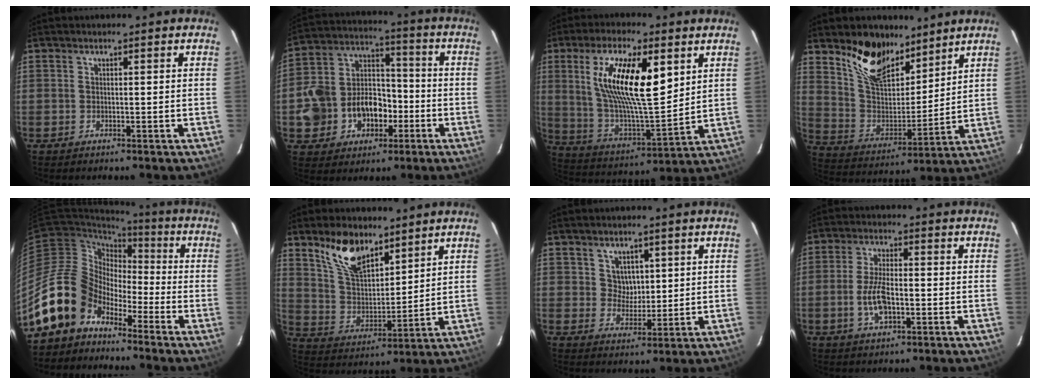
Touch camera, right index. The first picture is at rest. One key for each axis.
{"total": 15.0, "fx": -4.5, "fy": 12.3, "fz": 7.4, "tx": -0.182, "ty": 0.051, "tz": -0.057}
{"total": 19.3, "fx": 6.6, "fy": 5.9, "fz": 17.1, "tx": -0.315, "ty": 0.000, "tz": 0.126}
{"total": 15.1, "fx": 10.8, "fy": 7.3, "fz": 7.6, "tx": -0.157, "ty": 0.003, "tz": 0.206}
{"total": 14.1, "fx": -10.0, "fy": 9.3, "fz": 3.5, "tx": -0.080, "ty": 0.027, "tz": -0.183}
{"total": 11.7, "fx": 8.3, "fy": 5.1, "fz": 6.4, "tx": -0.121, "ty": 0.007, "tz": 0.165}
{"total": 3.8, "fx": 1.9, "fy": 3.2, "fz": 0.9, "tx": -0.010, "ty": 0.003, "tz": 0.038}
{"total": 6.8, "fx": -1.9, "fy": 2.8, "fz": 5.9, "tx": -0.121, "ty": 0.002, "tz": -0.034}